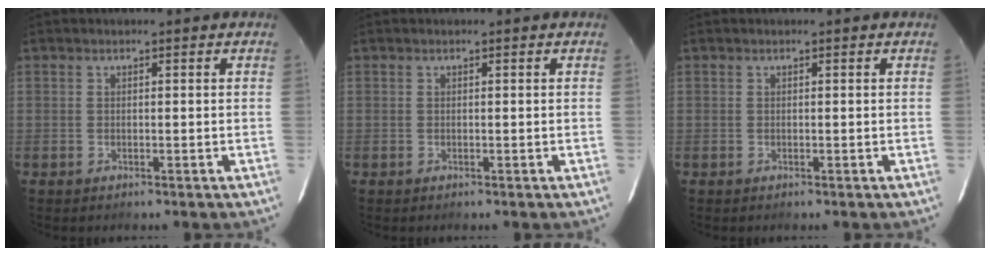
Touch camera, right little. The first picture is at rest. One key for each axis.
{"total": 0.0}
{"total": 0.0}